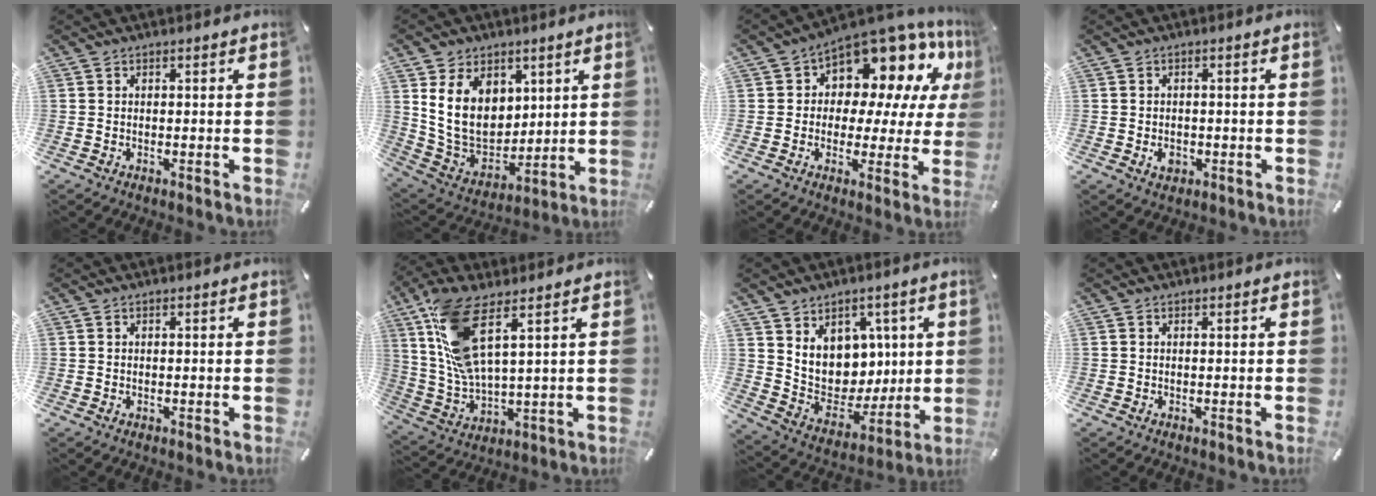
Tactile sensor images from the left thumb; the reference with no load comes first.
{"total": 15.3, "force": [5.2, 11.7, 8.5], "torque": [-0.178, -0.026, 0.098]}
{"total": 12.1, "force": [7.9, 7.1, 5.8], "torque": [-0.089, -0.077, 0.137]}
{"total": 3.1, "force": [-0.9, 2.3, 1.9], "torque": [-0.040, 0.001, -0.016]}
{"total": 0.0}
{"total": 13.5, "force": [6.5, 4.5, 11.0], "torque": [-0.249, -0.029, 0.114]}
{"total": 11.4, "force": [4.6, 9.9, 3.3], "torque": [-0.061, -0.050, 0.100]}
{"total": 0.0}